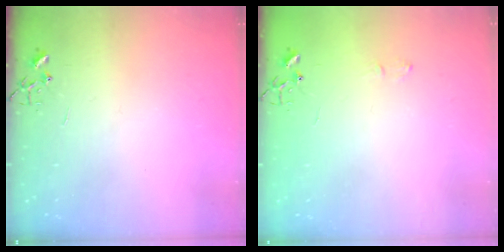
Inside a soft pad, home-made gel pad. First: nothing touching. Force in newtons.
{"total": 4.6, "press": 4.6, "slide": 0.7}